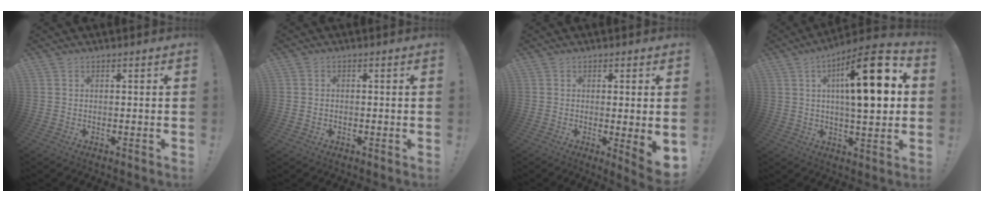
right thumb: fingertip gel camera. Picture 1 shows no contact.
{"total": 1.3, "force": [-0.6, 1.2, 0.3], "torque": [-0.011, 0.006, -0.009]}
{"total": 5.8, "force": [-0.2, 0.3, 5.8], "torque": [-0.082, -0.007, 0.002]}
{"total": 19.1, "force": [4.0, 5.9, 17.7], "torque": [-0.269, -0.011, 0.049]}